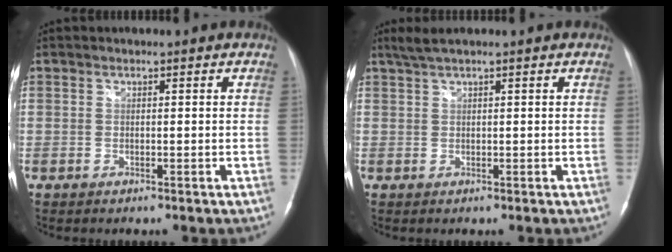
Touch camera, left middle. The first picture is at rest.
{"total": 2.3, "force": [1.6, -0.1, 1.6], "torque": [-0.041, 0.017, 0.037]}